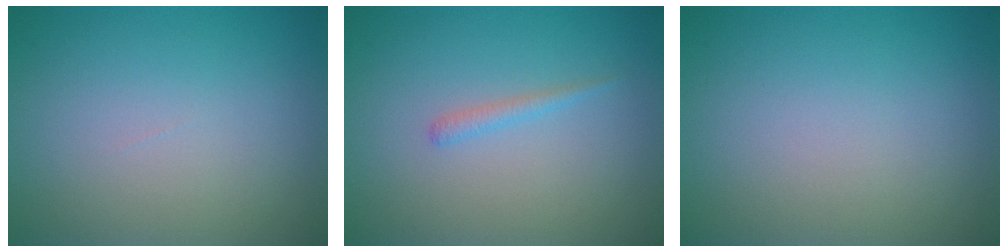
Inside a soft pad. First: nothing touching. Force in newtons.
{"total": 0.9, "press": 0.9, "slide": 0.1}
{"total": 0.0}